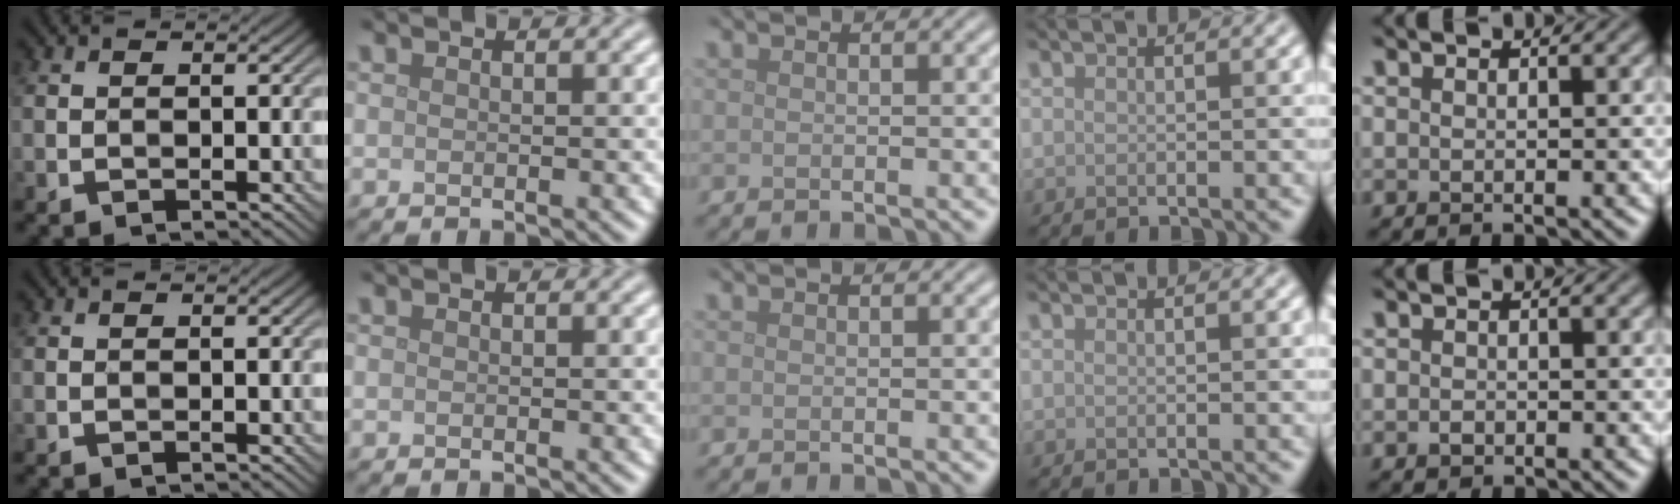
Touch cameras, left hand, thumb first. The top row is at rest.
{"little": {"total": 0.7, "force": [-0.3, 0.6, 0.3], "torque": [-0.005, -0.002, -0.008]}}